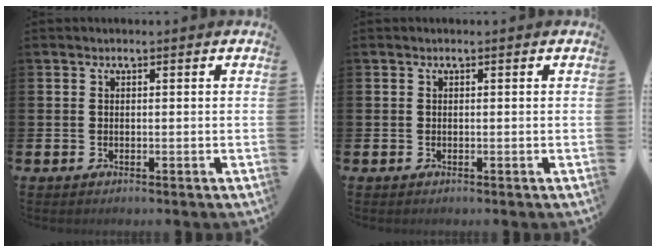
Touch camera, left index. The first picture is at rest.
{"total": 0.0}